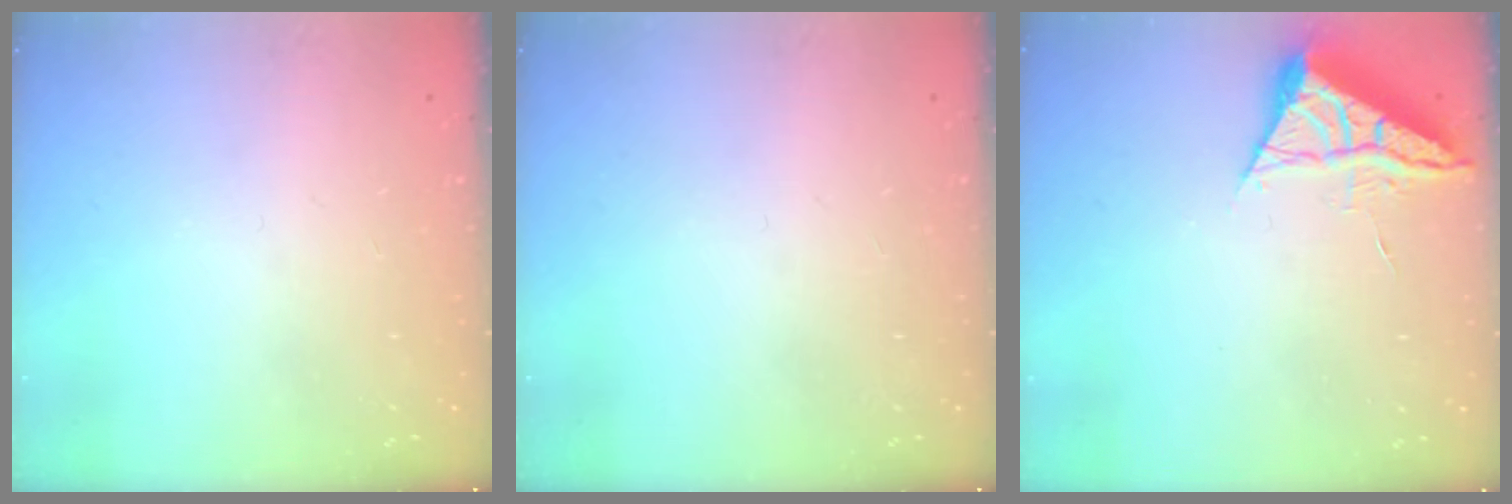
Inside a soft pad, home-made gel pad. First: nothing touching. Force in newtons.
{"total": 0.0}
{"total": 5.4, "press": 5.4, "slide": 0.8}